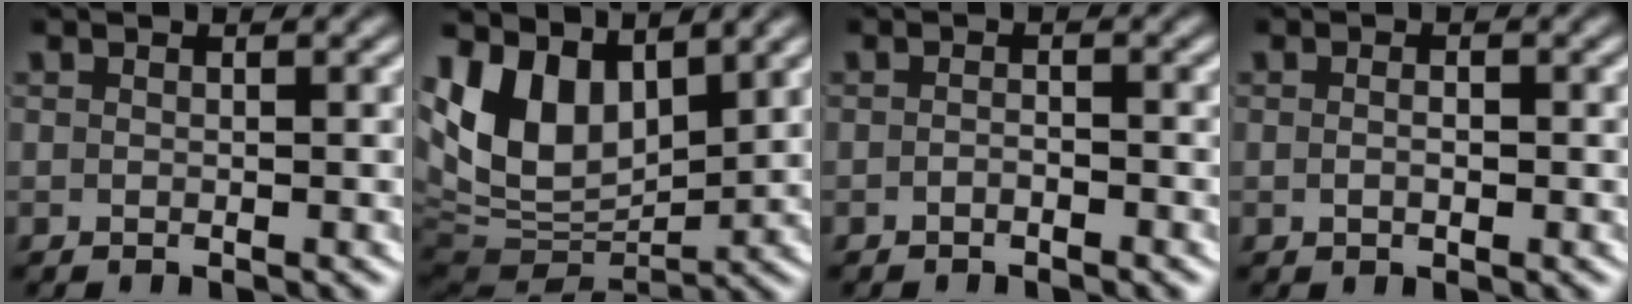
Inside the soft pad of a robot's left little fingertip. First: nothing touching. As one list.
[{"total": 11.9, "force": [1.7, 8.9, 7.6], "torque": [-0.163, -0.016, 0.036]}, {"total": 1.0, "force": [-1.0, 0.1, 0.2], "torque": [-0.003, -0.002, -0.018]}, {"total": 1.0, "force": [-0.3, 0.4, 0.8], "torque": [-0.014, -0.004, -0.004]}]